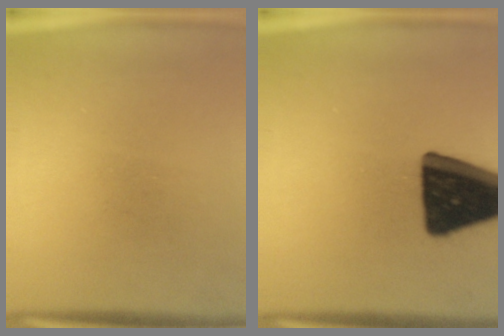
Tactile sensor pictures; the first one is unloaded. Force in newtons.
{"total": 19.3}